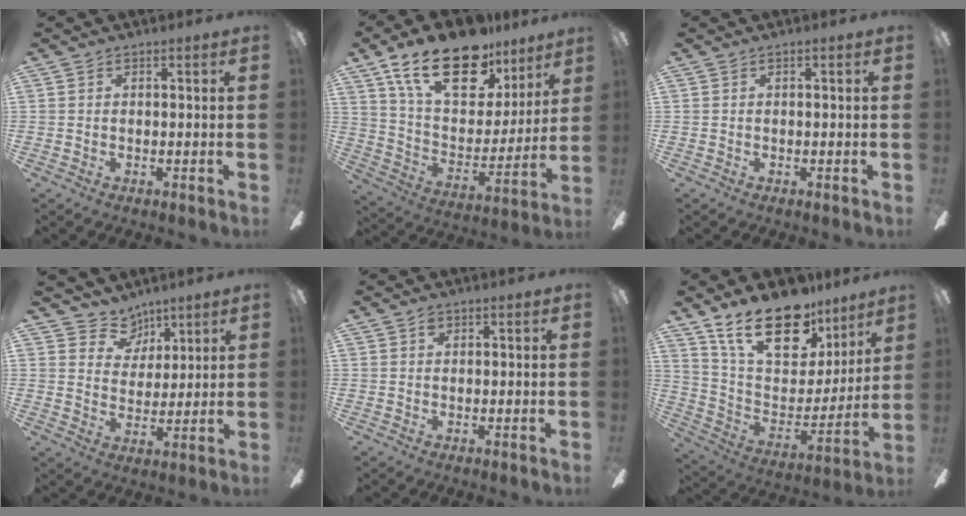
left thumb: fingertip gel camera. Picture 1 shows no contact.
{"total": 23.2, "force": [14.9, 11.2, 13.9], "torque": [-0.231, -0.082, 0.261]}
{"total": 0.0}
{"total": 7.6, "force": [5.7, 5.0, 0.8], "torque": [-0.014, -0.037, 0.109]}
{"total": 1.3, "force": [0.5, 1.0, 0.7], "torque": [-0.016, 0.003, 0.009]}
{"total": 22.5, "force": [15.7, 10.3, 12.4], "torque": [-0.216, -0.096, 0.284]}